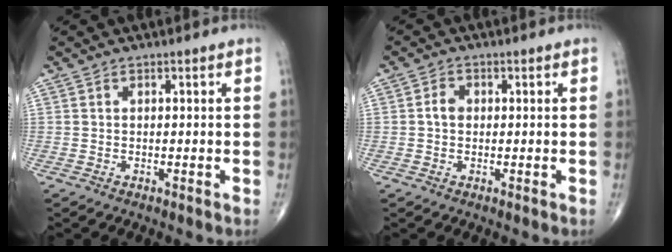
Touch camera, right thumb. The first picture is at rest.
{"total": 2.0, "force": [0.0, 1.6, 1.3], "torque": [-0.017, 0.007, -0.004]}